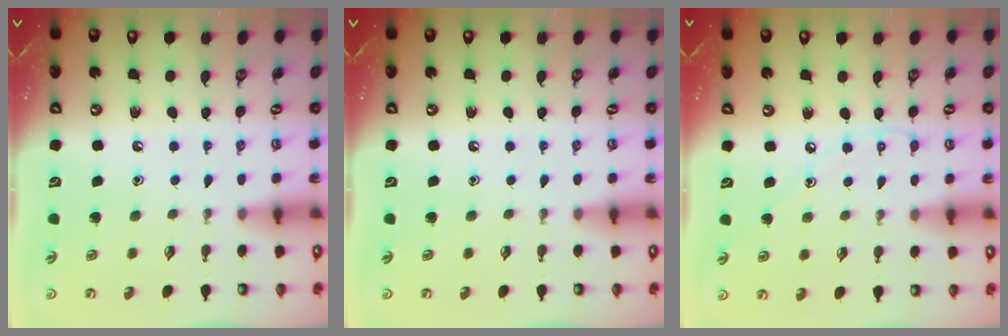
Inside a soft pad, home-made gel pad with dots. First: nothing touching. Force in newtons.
{"total": 0.0}
{"total": 4.2, "press": 4.2, "slide": 0.7}